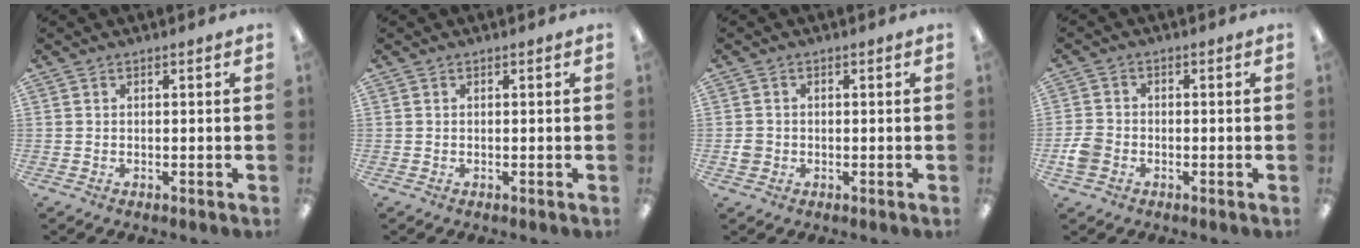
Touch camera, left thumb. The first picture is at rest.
{"total": 0.0}
{"total": 2.6, "force": [-0.5, 2.6, 0.4], "torque": [0.001, 0.000, -0.012]}
{"total": 4.7, "force": [-1.8, 3.8, 2.1], "torque": [-0.022, 0.015, -0.031]}